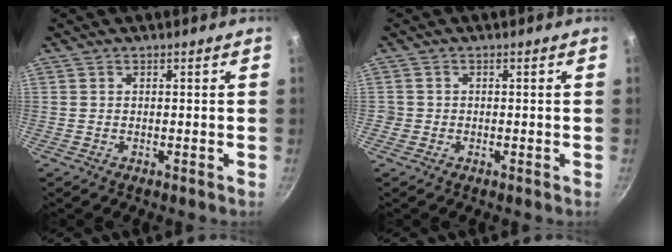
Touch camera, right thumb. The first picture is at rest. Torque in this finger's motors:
{"motor_torque": [0.19, 0.13, 0.29, 0.19, -0.02]}